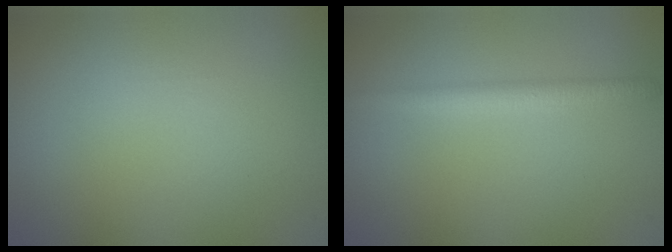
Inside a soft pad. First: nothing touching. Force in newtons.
{"total": 2.3, "press": 2.3, "slide": 0.1}